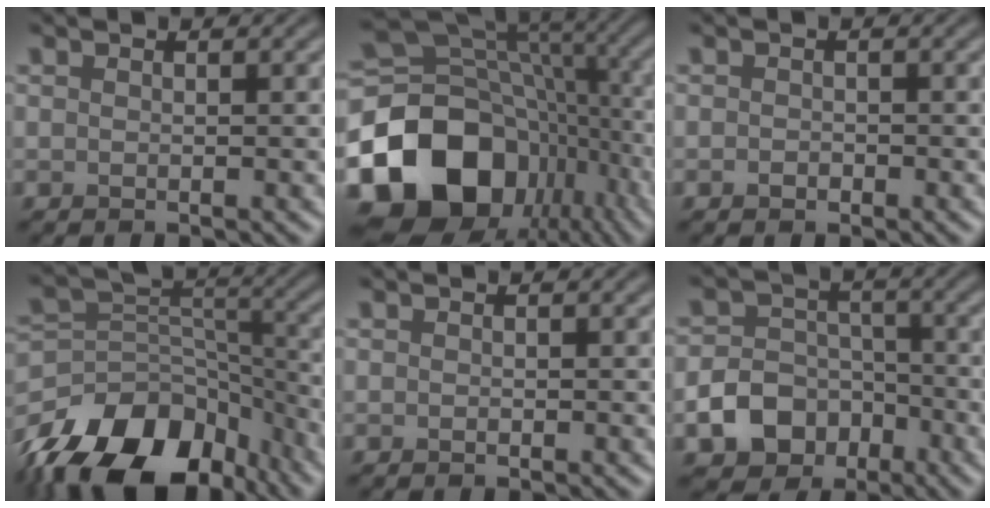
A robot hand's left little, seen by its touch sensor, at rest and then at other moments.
{"total": 18.3, "force": [-6.5, 13.9, 9.9], "torque": [-0.205, -0.018, -0.106]}
{"total": 0.7, "force": [-0.3, 0.5, 0.3], "torque": [-0.006, -0.003, -0.007]}
{"total": 14.9, "force": [-10.1, 8.7, 6.7], "torque": [-0.139, 0.006, -0.162]}
{"total": 0.0}
{"total": 6.4, "force": [-3.1, 4.9, 2.6], "torque": [-0.022, -0.006, -0.067]}